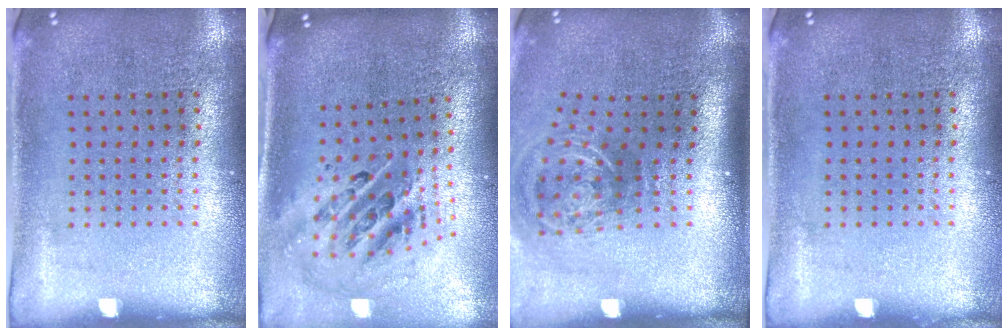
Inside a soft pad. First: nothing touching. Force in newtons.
{"total": 1.9, "press": 1.5, "slide": 1.2}
{"total": 2.3, "press": 1.3, "slide": 1.8}
{"total": 0.0}